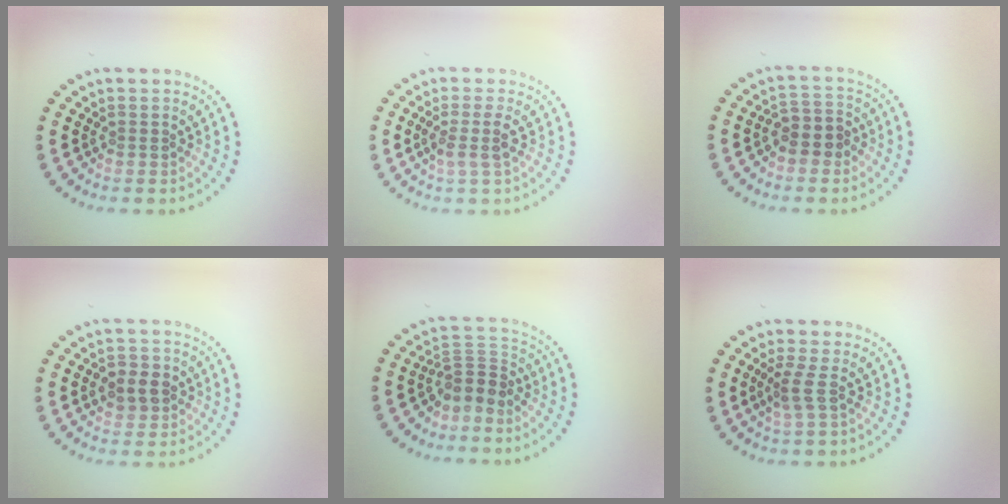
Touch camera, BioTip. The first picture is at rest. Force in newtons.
{"total": 1.9, "press": 1.5, "slide": 1.1}
{"total": 2.7, "press": 2.4, "slide": 1.1}
{"total": 2.5, "press": 2.5, "slide": 0.5}
{"total": 2.9, "press": 2.1, "slide": 2.0}
{"total": 1.8, "press": 1.1, "slide": 1.4}